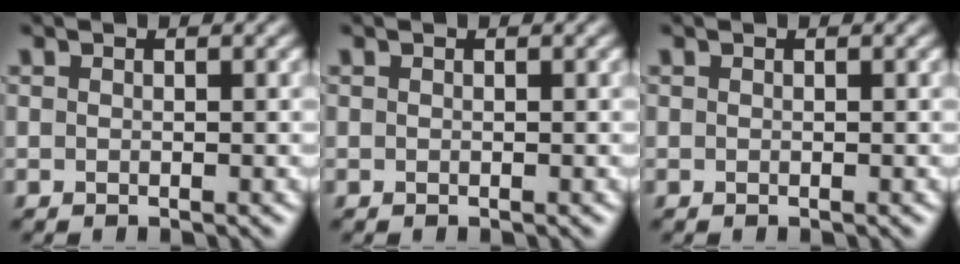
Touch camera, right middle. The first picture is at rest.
{"total": 0.0}
{"total": 0.0}